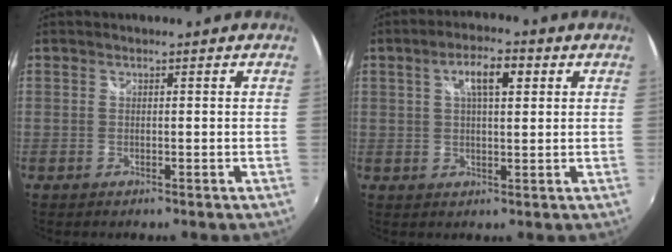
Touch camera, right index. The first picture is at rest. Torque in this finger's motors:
{"motor_torque": [0.13, 0.03, 0.20, 0.05]}